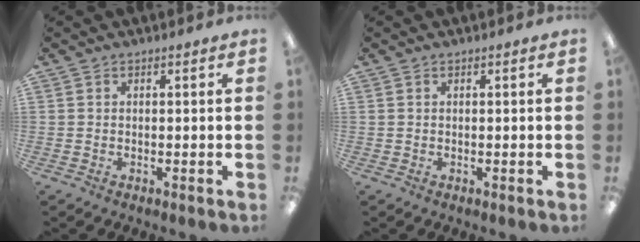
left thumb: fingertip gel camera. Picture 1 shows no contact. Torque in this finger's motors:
{"motor_torque": [-0.11, 0.14, 0.14, -0.02, 0.00]}